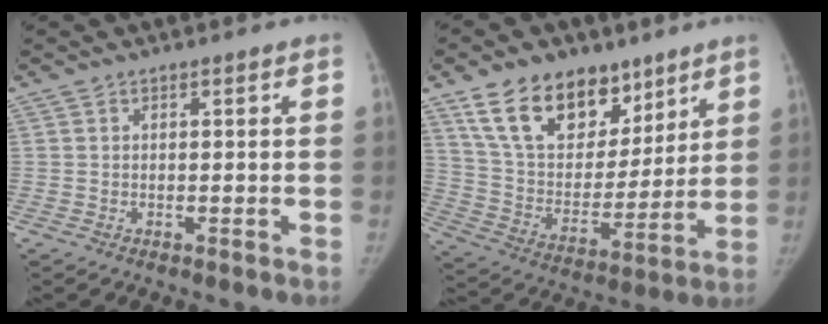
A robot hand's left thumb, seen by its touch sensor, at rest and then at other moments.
{"total": 20.0, "force": [12.6, 12.0, 9.9], "torque": [-0.125, -0.051, 0.229]}